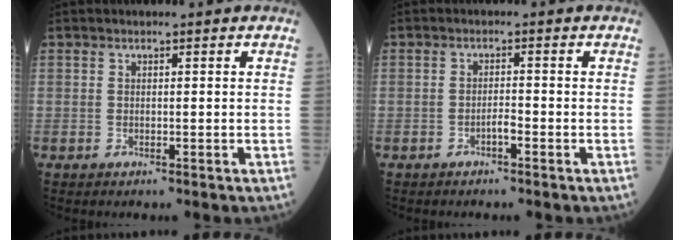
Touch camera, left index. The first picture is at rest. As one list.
[{"total": 1.6, "force": [-1.3, 0.1, 0.9], "torque": [-0.015, -0.002, -0.023]}]